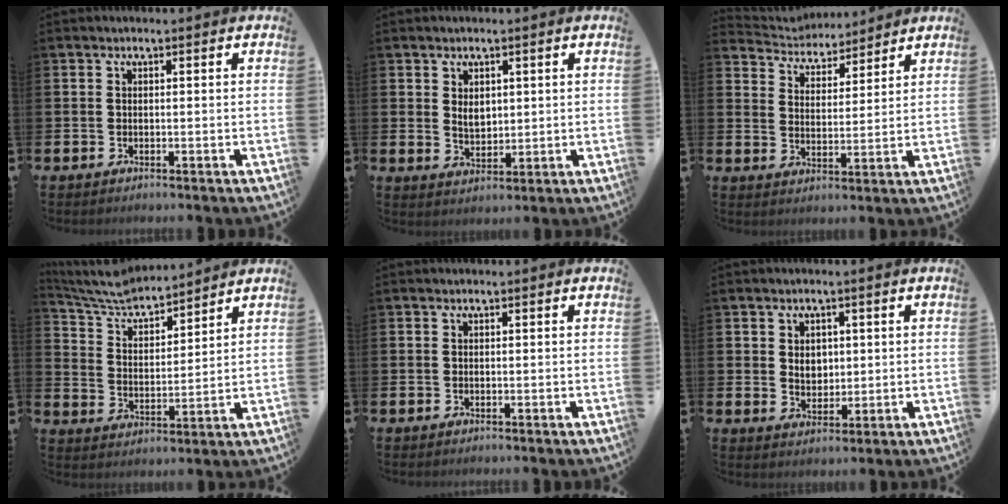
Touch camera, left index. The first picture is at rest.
{"total": 2.5, "force": [1.4, 1.6, 1.3], "torque": [-0.006, -0.003, 0.019]}
{"total": 4.8, "force": [4.5, 1.4, 0.1], "torque": [-0.025, -0.031, 0.076]}
{"total": 6.4, "force": [6.2, 1.2, 1.2], "torque": [-0.053, -0.042, 0.106]}
{"total": 0.0}
{"total": 2.7, "force": [1.3, 2.1, 1.1], "torque": [-0.006, 0.001, 0.017]}